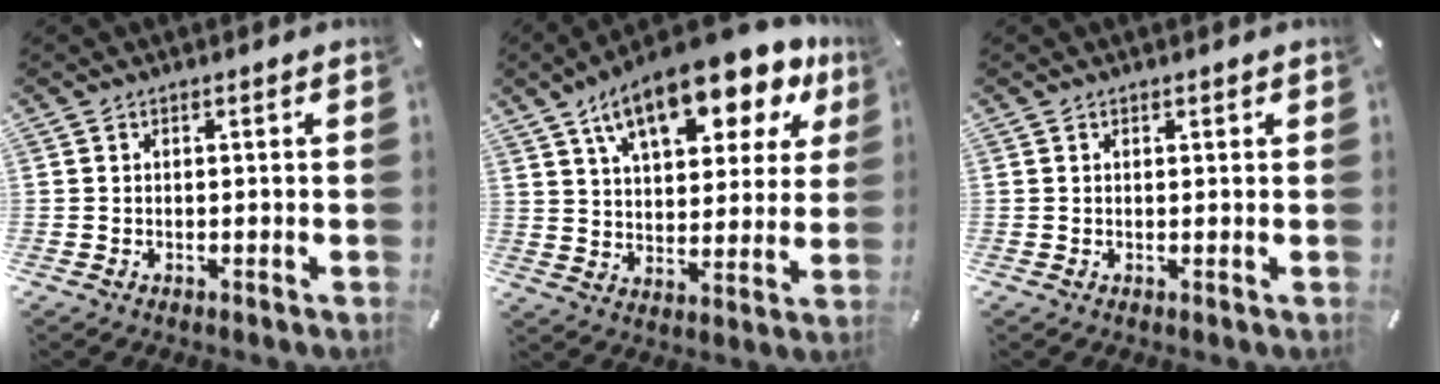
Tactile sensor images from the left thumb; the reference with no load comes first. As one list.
[{"total": 18.8, "force": [11.6, 8.3, 12.3], "torque": [-0.196, -0.054, 0.190]}, {"total": 0.5, "force": [0.3, 0.4, 0.2], "torque": [-0.003, 0.000, 0.006]}]